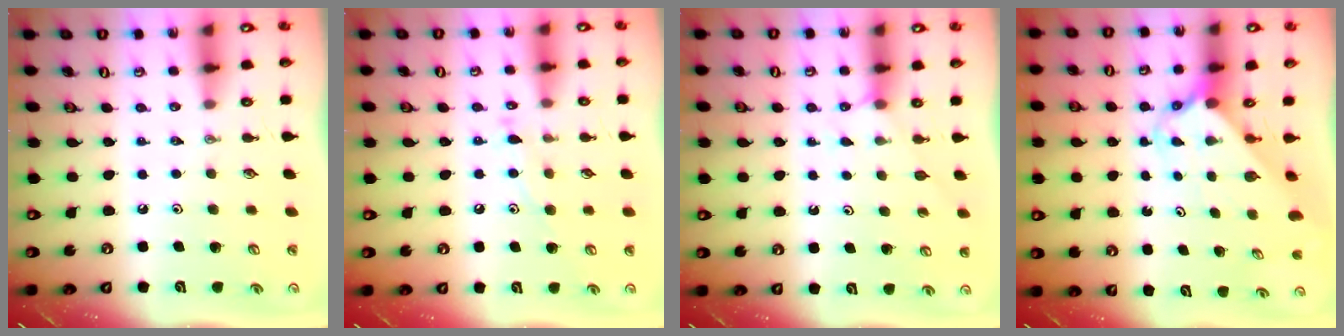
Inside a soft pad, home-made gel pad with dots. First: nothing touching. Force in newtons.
{"total": 7.9, "press": 7.9, "slide": 0.6}
{"total": 4.2, "press": 4.2, "slide": 0.5}
{"total": 3.4, "press": 3.4, "slide": 0.3}